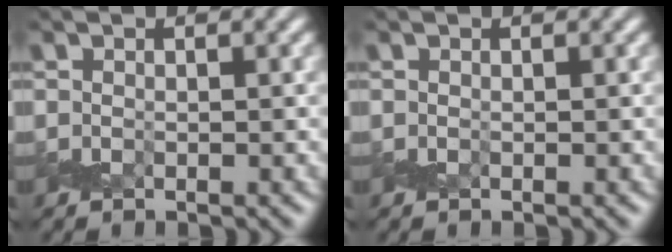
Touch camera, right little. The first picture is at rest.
{"total": 0.0}